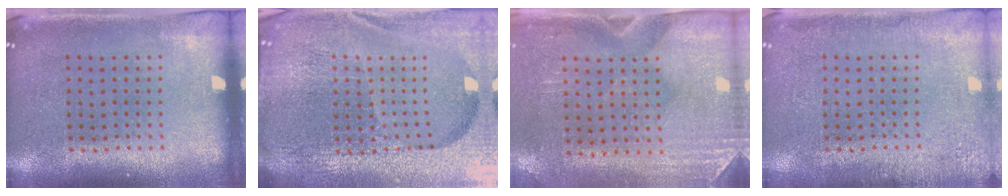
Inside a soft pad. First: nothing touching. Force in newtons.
{"total": 6.9, "press": 6.0, "slide": 3.4}
{"total": 3.0, "press": 2.5, "slide": 1.5}
{"total": 2.5, "press": 2.4, "slide": 0.5}